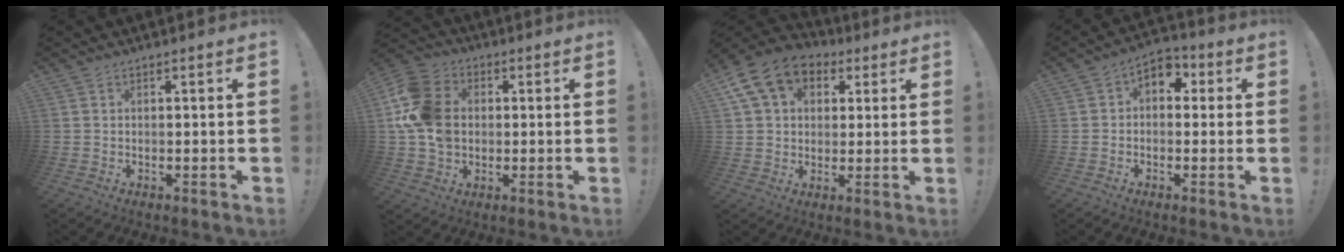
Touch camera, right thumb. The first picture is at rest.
{"total": 15.5, "force": [1.0, 12.4, 9.3], "torque": [-0.180, 0.008, 0.025]}
{"total": 14.3, "force": [6.0, 10.7, 7.4], "torque": [-0.111, -0.019, 0.117]}
{"total": 5.3, "force": [-0.3, 4.5, 2.8], "torque": [-0.031, 0.010, -0.003]}